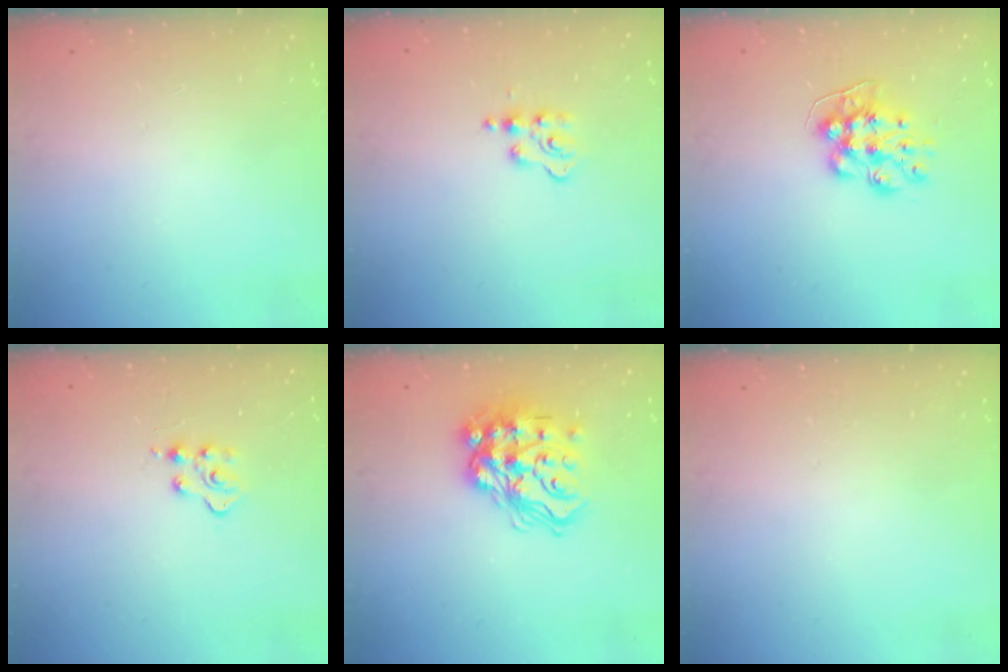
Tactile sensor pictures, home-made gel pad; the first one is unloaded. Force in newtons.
{"total": 3.1, "press": 3.1, "slide": 0.5}
{"total": 9.2, "press": 9.2, "slide": 0.2}
{"total": 3.5, "press": 3.4, "slide": 0.6}
{"total": 17.2, "press": 17.1, "slide": 1.7}
{"total": 0.0}